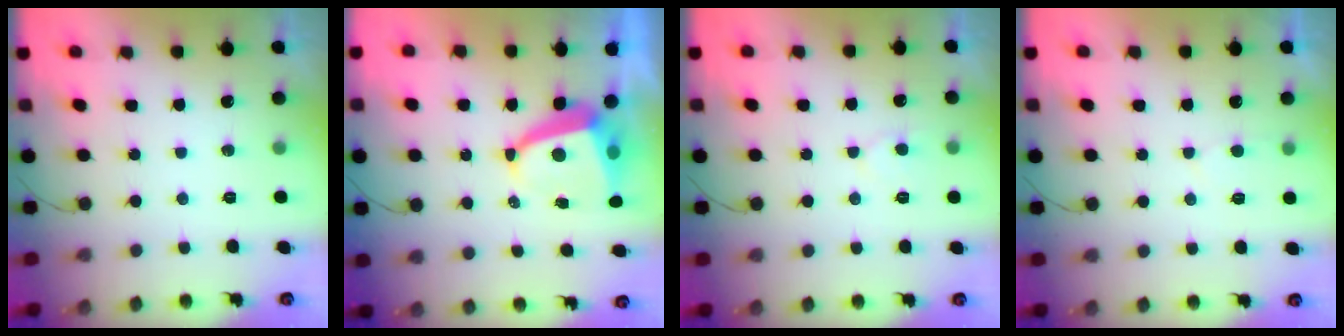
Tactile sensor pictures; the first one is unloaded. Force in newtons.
{"total": 7.2, "press": 7.1, "slide": 1.0}
{"total": 5.5, "press": 5.5, "slide": 0.4}
{"total": 2.3, "press": 2.3, "slide": 0.2}